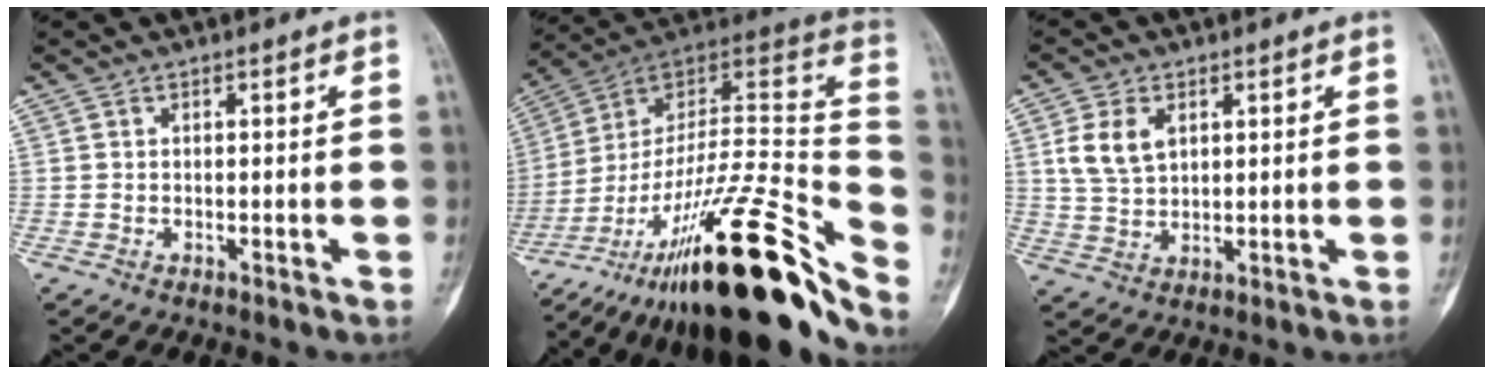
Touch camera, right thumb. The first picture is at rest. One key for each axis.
{"total": 36.9, "fx": -24.6, "fy": 8.9, "fz": 26.0, "tx": -0.337, "ty": 0.067, "tz": -0.387}
{"total": 6.9, "fx": 2.3, "fy": 4.5, "fz": 4.7, "tx": -0.087, "ty": -0.003, "tz": 0.052}